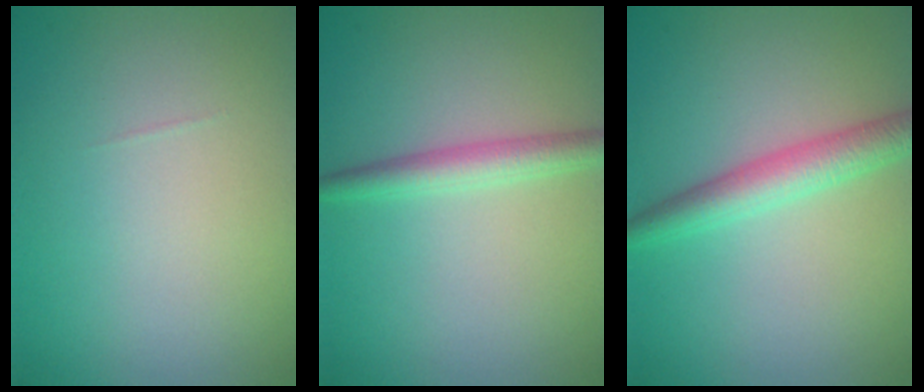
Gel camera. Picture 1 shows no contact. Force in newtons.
{"total": 2.5, "press": 2.5, "slide": 0.1}
{"total": 3.5, "press": 3.5, "slide": 0.1}